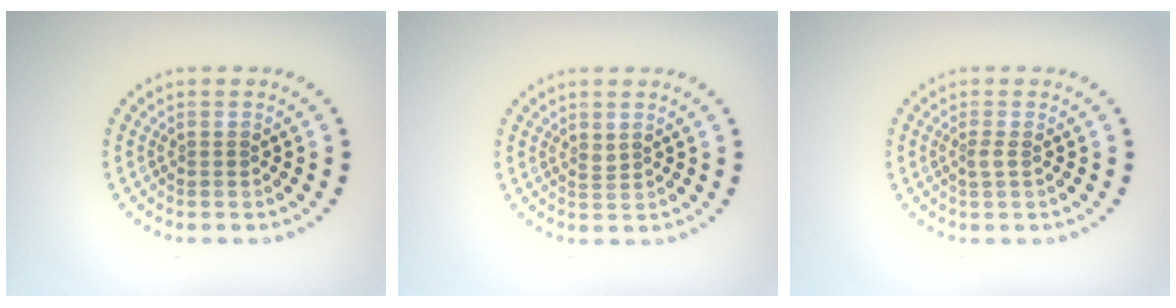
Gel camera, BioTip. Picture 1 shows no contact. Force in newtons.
{"total": 0.6, "press": 0.5, "slide": 0.4}
{"total": 0.9, "press": 0.7, "slide": 0.6}